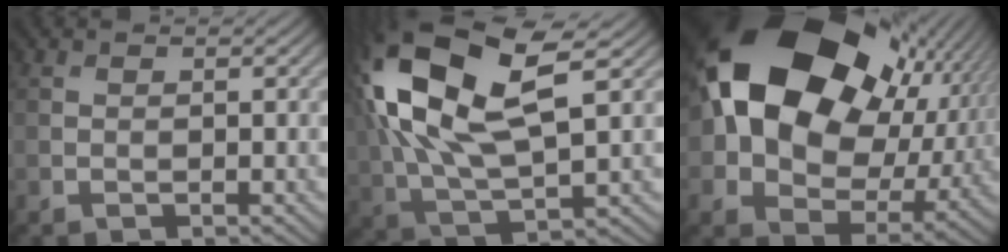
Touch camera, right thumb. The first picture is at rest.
{"total": 17.0, "force": [5.1, 7.7, 14.3], "torque": [-0.328, 0.017, 0.093]}
{"total": 20.5, "force": [4.6, 14.8, 13.4], "torque": [-0.272, -0.012, 0.101]}